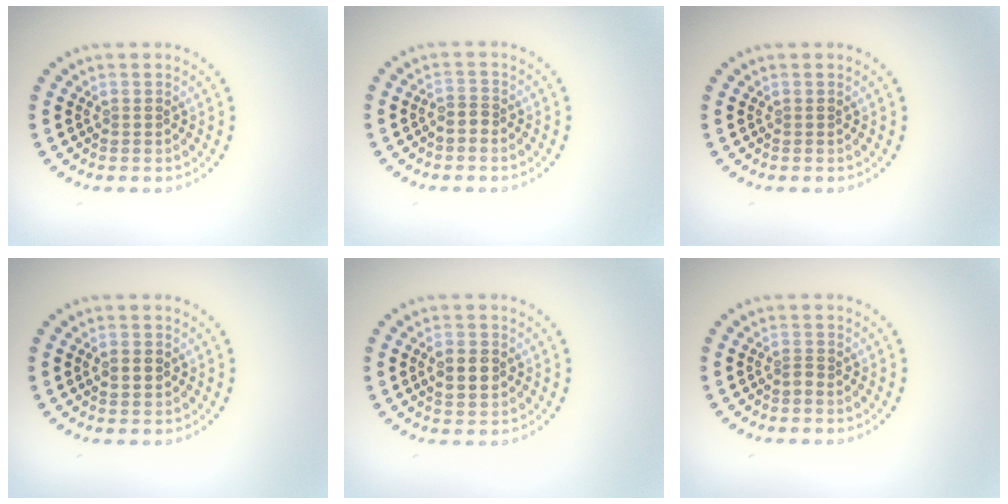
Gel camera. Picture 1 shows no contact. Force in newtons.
{"total": 1.6, "press": 1.2, "slide": 1.0}
{"total": 0.0}
{"total": 1.7, "press": 1.7, "slide": 0.1}
{"total": 2.5, "press": 2.5, "slide": 0.2}
{"total": 0.9, "press": 0.5, "slide": 0.8}